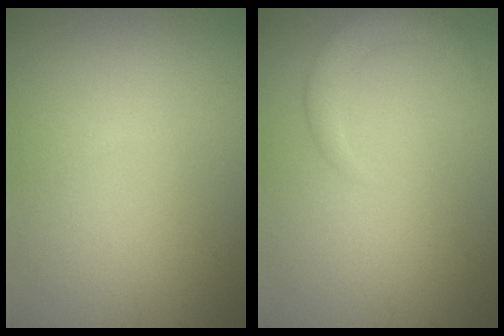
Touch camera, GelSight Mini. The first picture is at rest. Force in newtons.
{"total": 2.2, "press": 2.2, "slide": 0.1}